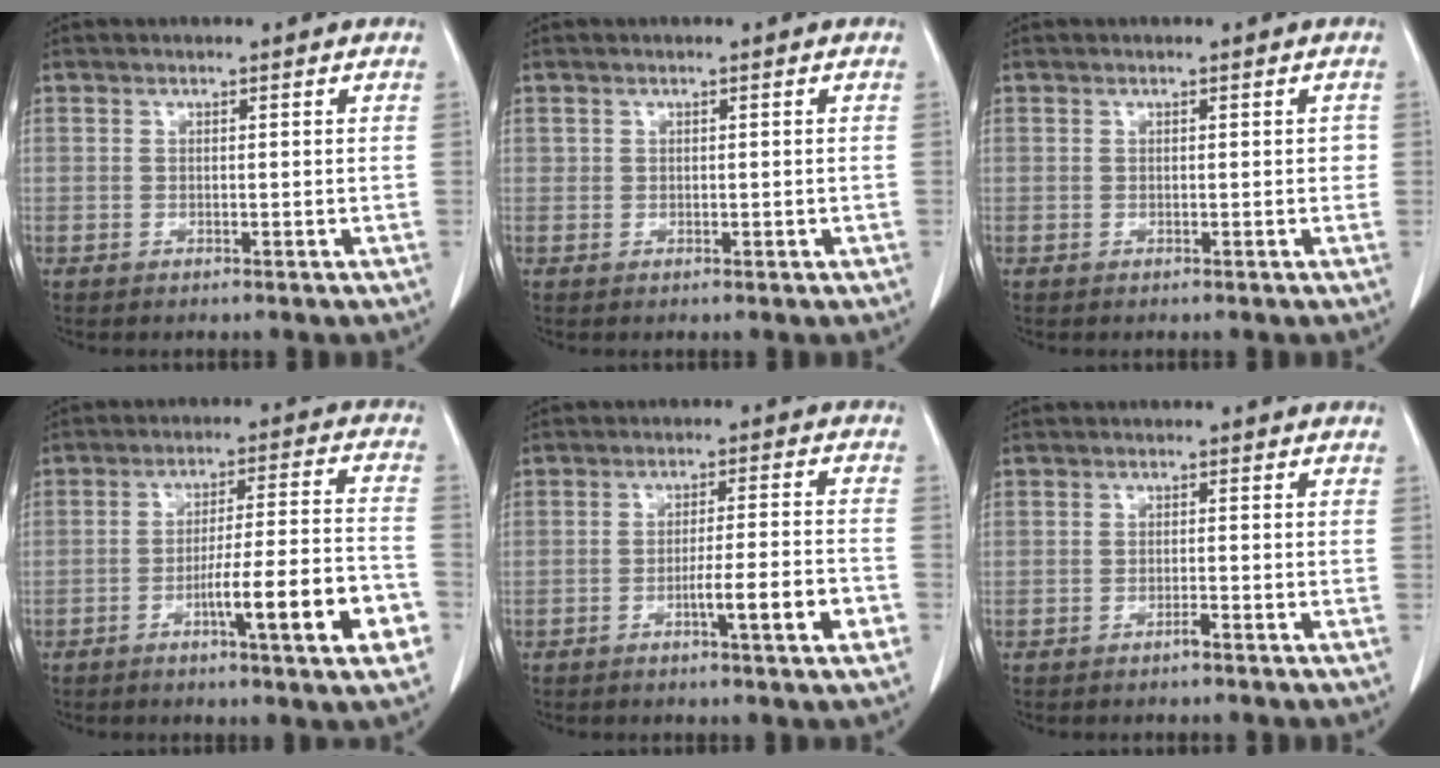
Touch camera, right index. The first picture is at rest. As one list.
[{"total": 0.8, "force": [0.0, 0.6, 0.4], "torque": [-0.009, 0.004, 0.004]}, {"total": 0.8, "force": [0.0, 0.5, 0.6], "torque": [-0.002, 0.003, 0.001]}, {"total": 13.7, "force": [-5.6, 0.7, 12.5], "torque": [-0.186, 0.004, -0.081]}, {"total": 7.8, "force": [-3.2, 0.1, 7.1], "torque": [-0.102, 0.001, -0.049]}, {"total": 1.1, "force": [-0.8, 0.1, 0.6], "torque": [-0.012, 0.001, -0.014]}]